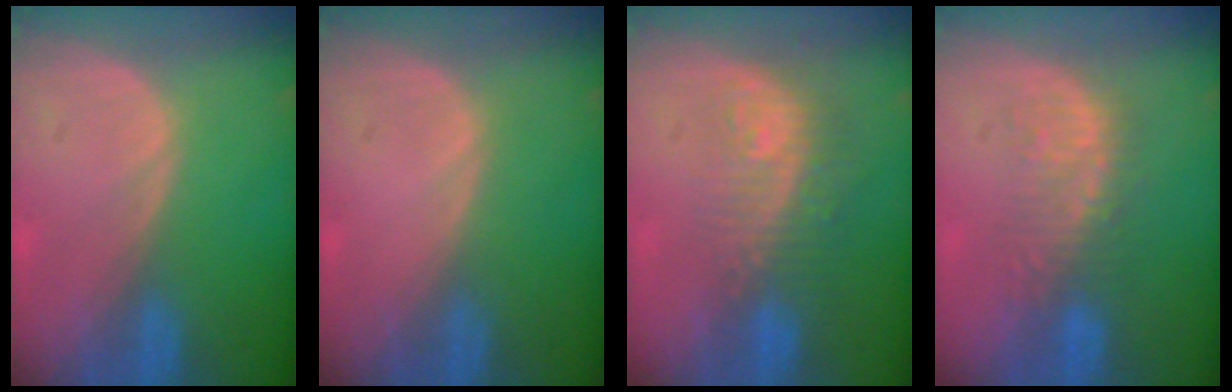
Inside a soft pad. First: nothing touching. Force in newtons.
{"total": 0.0}
{"total": 9.7, "press": 8.1, "slide": 5.3}
{"total": 6.0, "press": 5.8, "slide": 1.4}